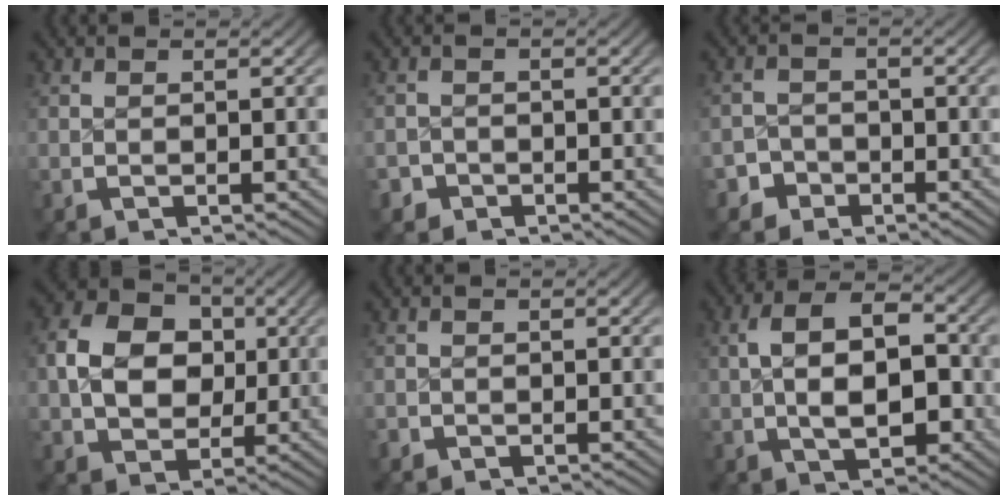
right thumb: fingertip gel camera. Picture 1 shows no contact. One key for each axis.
{"total": 2.1, "fx": -1.7, "fy": 1.3, "fz": -0.2, "tx": 0.005, "ty": -0.013, "tz": -0.027}
{"total": 3.1, "fx": -2.4, "fy": 1.9, "fz": 0.0, "tx": 0.010, "ty": -0.013, "tz": -0.041}
{"total": 9.0, "fx": 0.6, "fy": 7.0, "fz": 5.7, "tx": -0.115, "ty": -0.022, "tz": 0.021}
{"total": 0.7, "fx": -0.6, "fy": 0.4, "fz": -0.1, "tx": 0.000, "ty": -0.005, "tz": -0.012}
{"total": 9.0, "fx": 0.3, "fy": 5.7, "fz": 7.0, "tx": -0.112, "ty": -0.012, "tz": 0.007}